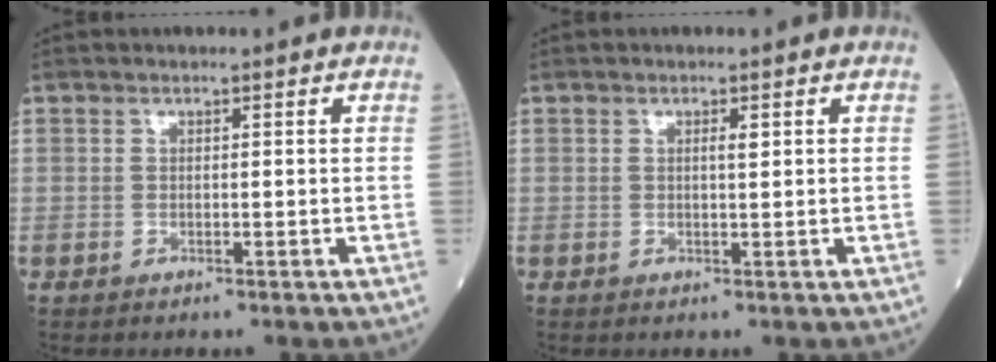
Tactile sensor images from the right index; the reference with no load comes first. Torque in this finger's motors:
{"motor_torque": [0.36, 0.24, 0.11, 0.05]}